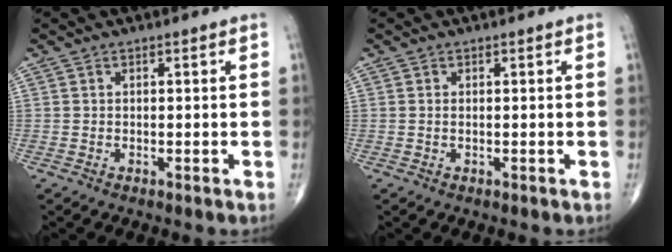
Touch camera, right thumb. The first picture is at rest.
{"total": 0.0}